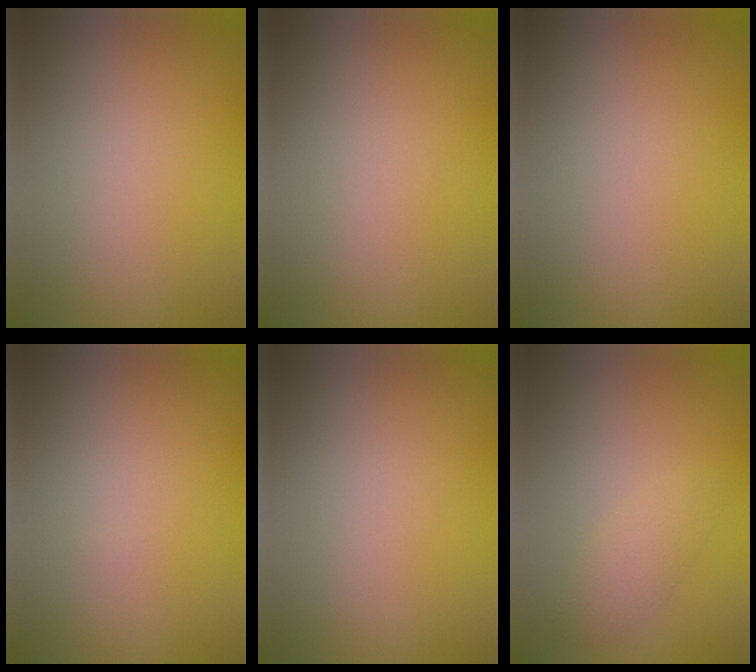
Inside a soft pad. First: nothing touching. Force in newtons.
{"total": 0.0}
{"total": 0.0}
{"total": 0.0}
{"total": 0.0}
{"total": 1.6, "press": 1.6, "slide": 0.0}